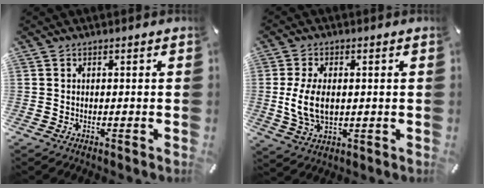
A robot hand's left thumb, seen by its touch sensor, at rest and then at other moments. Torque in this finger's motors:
{"motor_torque": [1.27, 1.98, 0.45, -0.26, 0.41]}